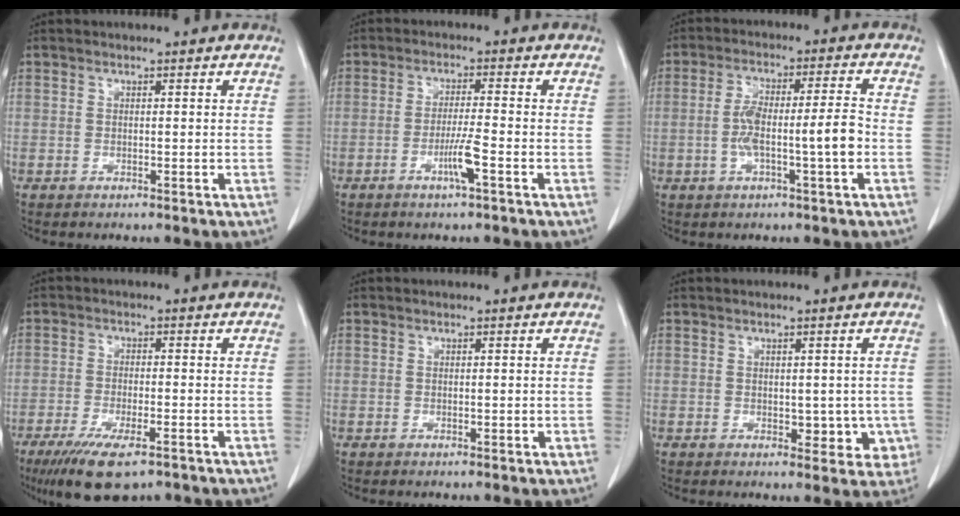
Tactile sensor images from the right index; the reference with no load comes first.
{"total": 4.3, "force": [-1.9, -0.4, 3.8], "torque": [-0.074, -0.008, -0.039]}
{"total": 8.0, "force": [-1.8, 0.5, 7.8], "torque": [-0.150, 0.017, -0.031]}
{"total": 9.3, "force": [-6.1, 2.3, 6.6], "torque": [-0.114, -0.020, -0.096]}
{"total": 0.5, "force": [-0.1, 0.2, 0.5], "torque": [-0.011, 0.001, 0.003]}
{"total": 5.1, "force": [-0.6, 3.2, 3.9], "torque": [-0.023, 0.006, -0.001]}